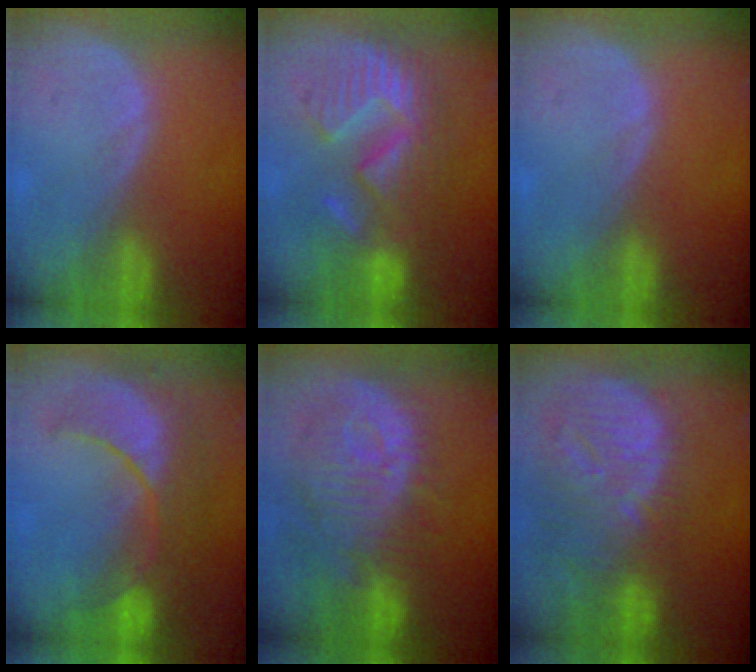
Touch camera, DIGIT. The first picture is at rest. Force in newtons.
{"total": 10.1, "press": 10.0, "slide": 0.6}
{"total": 0.0}
{"total": 9.9, "press": 9.1, "slide": 3.9}
{"total": 12.6, "press": 11.2, "slide": 5.8}
{"total": 13.0, "press": 11.3, "slide": 6.4}